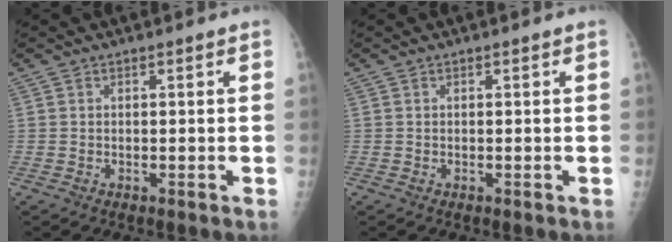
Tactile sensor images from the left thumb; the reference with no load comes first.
{"total": 0.0}